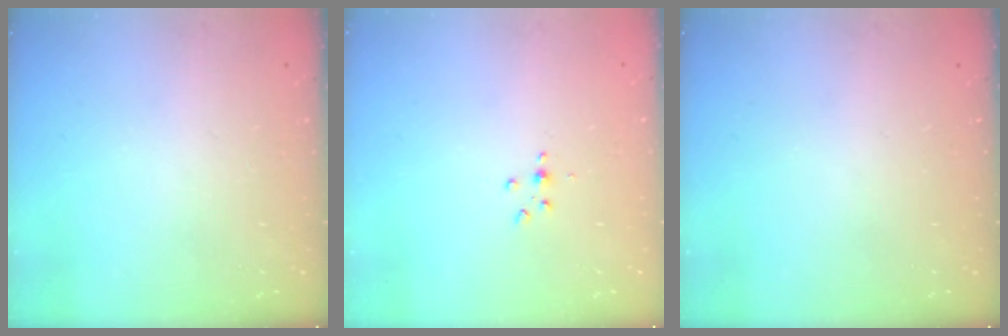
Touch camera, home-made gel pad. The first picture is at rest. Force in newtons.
{"total": 3.0, "press": 2.9, "slide": 0.4}
{"total": 0.0}